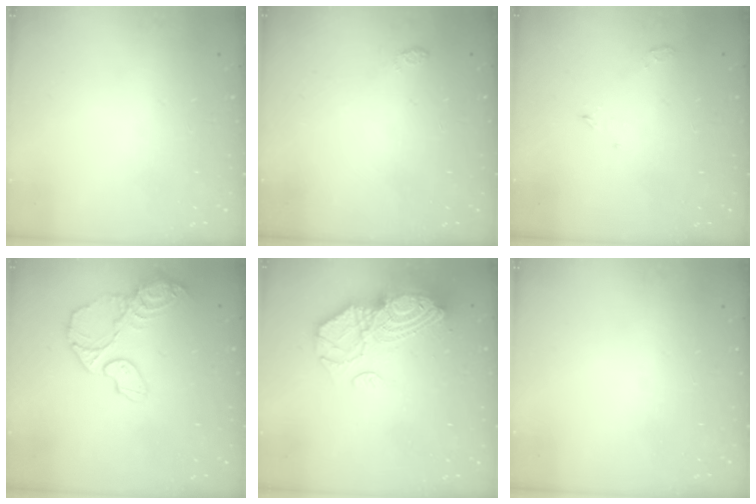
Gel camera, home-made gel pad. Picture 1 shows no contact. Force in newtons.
{"total": 4.3, "press": 4.3, "slide": 0.5}
{"total": 2.7, "press": 2.6, "slide": 0.8}
{"total": 11.3, "press": 11.2, "slide": 1.8}
{"total": 17.3, "press": 16.3, "slide": 5.7}
{"total": 0.0}